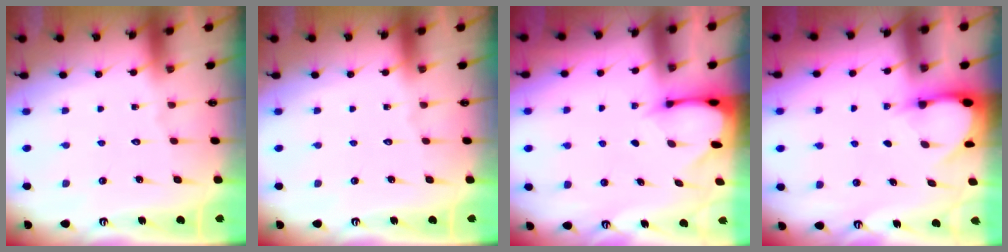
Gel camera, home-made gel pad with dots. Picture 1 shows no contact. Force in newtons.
{"total": 0.0}
{"total": 2.4, "press": 2.4, "slide": 0.3}
{"total": 3.0, "press": 3.0, "slide": 0.3}